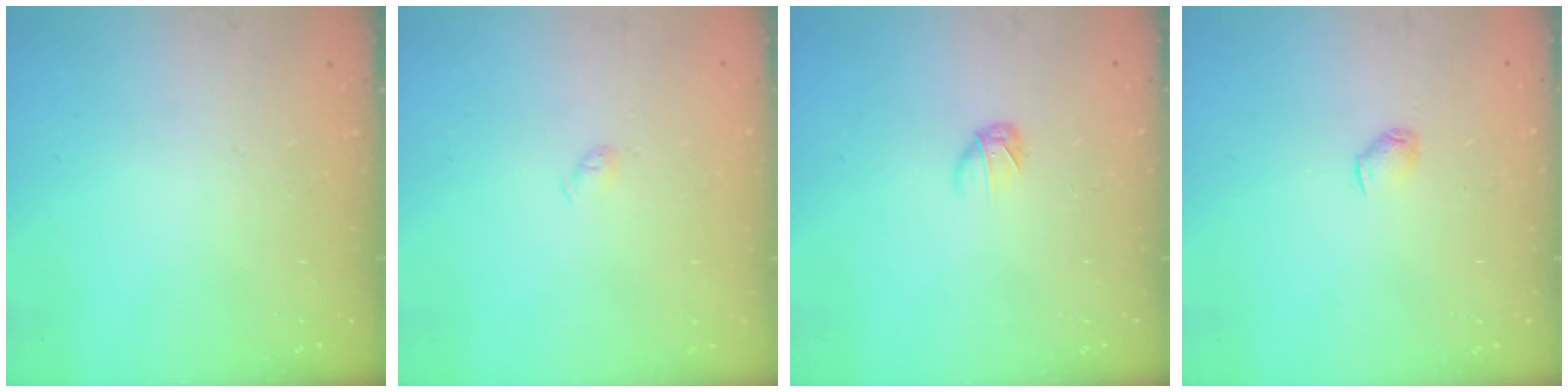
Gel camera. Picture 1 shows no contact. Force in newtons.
{"total": 2.6, "press": 2.5, "slide": 0.4}
{"total": 3.3, "press": 3.2, "slide": 0.7}
{"total": 3.0, "press": 2.9, "slide": 0.7}